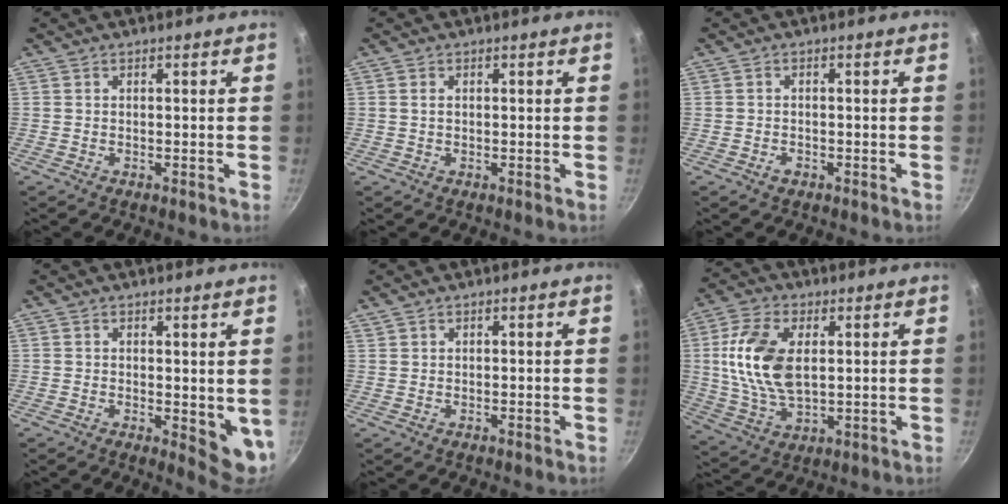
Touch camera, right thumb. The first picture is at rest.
{"total": 1.1, "force": [0.2, 0.7, 0.7], "torque": [-0.013, 0.003, 0.003]}
{"total": 1.6, "force": [-0.9, 1.0, 0.8], "torque": [-0.015, 0.006, -0.016]}
{"total": 6.3, "force": [0.8, 3.0, 5.5], "torque": [-0.067, -0.019, 0.013]}
{"total": 0.5, "force": [0.4, 0.3, 0.1], "torque": [0.002, 0.003, 0.009]}
{"total": 14.4, "force": [2.4, 8.2, 11.6], "torque": [-0.220, -0.004, 0.047]}